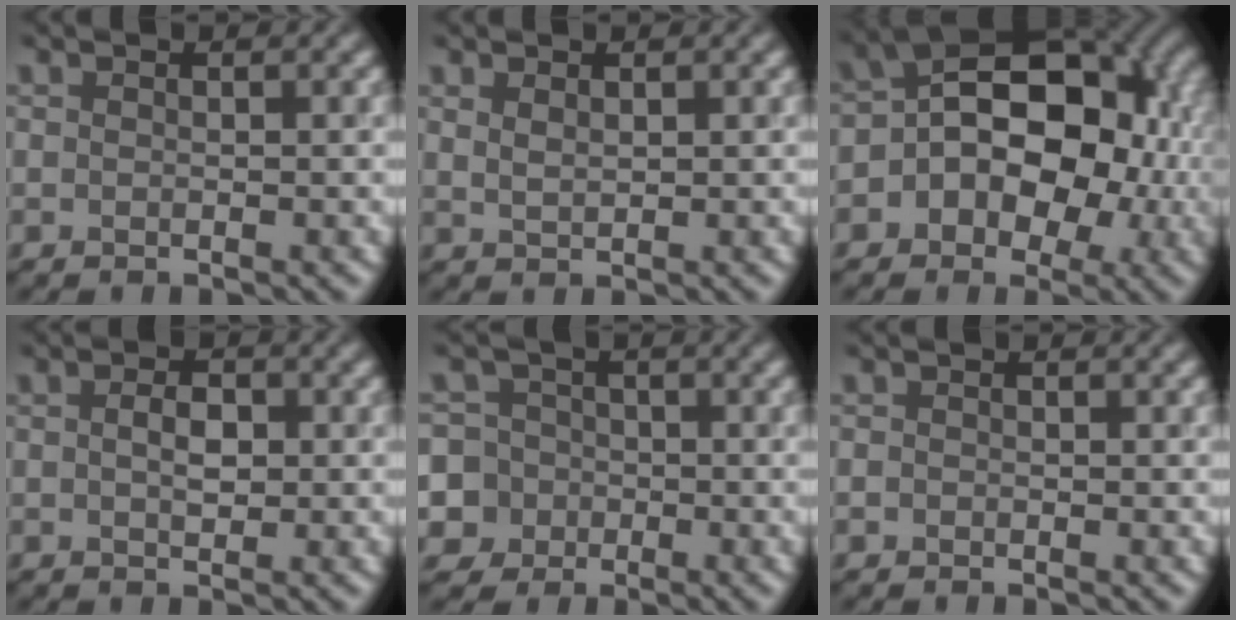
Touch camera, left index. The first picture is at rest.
{"total": 1.2, "force": [0.7, 0.5, 0.7], "torque": [-0.017, -0.002, 0.019]}
{"total": 12.3, "force": [-0.3, 8.2, 9.2], "torque": [-0.088, 0.033, -0.028]}
{"total": 2.1, "force": [0.1, 1.2, 1.7], "torque": [-0.032, 0.000, 0.002]}
{"total": 8.4, "force": [-2.5, 7.8, 1.9], "torque": [-0.049, 0.004, -0.079]}
{"total": 0.6, "force": [-0.2, 0.5, 0.1], "torque": [0.002, -0.005, -0.004]}